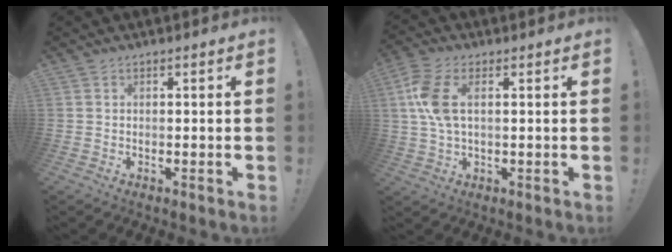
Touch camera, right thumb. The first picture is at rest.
{"total": 9.2, "force": [1.9, 4.4, 7.8], "torque": [-0.165, -0.004, 0.036]}